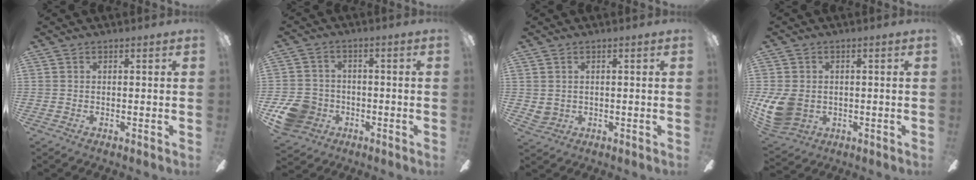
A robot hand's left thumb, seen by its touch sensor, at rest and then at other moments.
{"total": 9.8, "force": [-4.1, 8.1, 3.6], "torque": [-0.084, 0.033, -0.071]}
{"total": 2.3, "force": [1.0, 2.0, 0.7], "torque": [-0.015, 0.002, 0.018]}
{"total": 10.6, "force": [-1.3, 8.4, 6.3], "torque": [-0.135, 0.008, -0.021]}